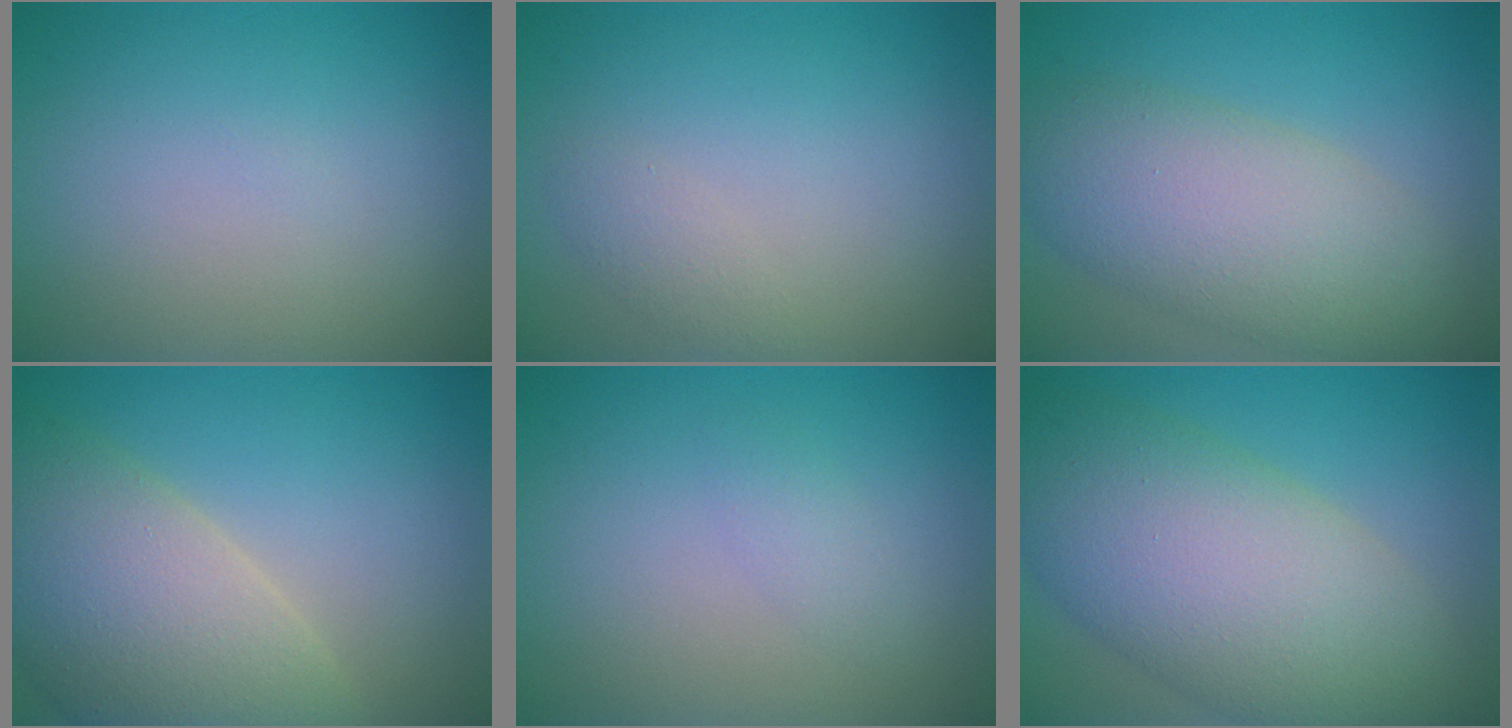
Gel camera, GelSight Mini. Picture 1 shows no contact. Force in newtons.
{"total": 1.1, "press": 1.1, "slide": 0.1}
{"total": 7.2, "press": 7.2, "slide": 0.6}
{"total": 9.5, "press": 9.4, "slide": 1.2}
{"total": 1.1, "press": 1.1, "slide": 0.0}
{"total": 11.0, "press": 11.0, "slide": 0.5}